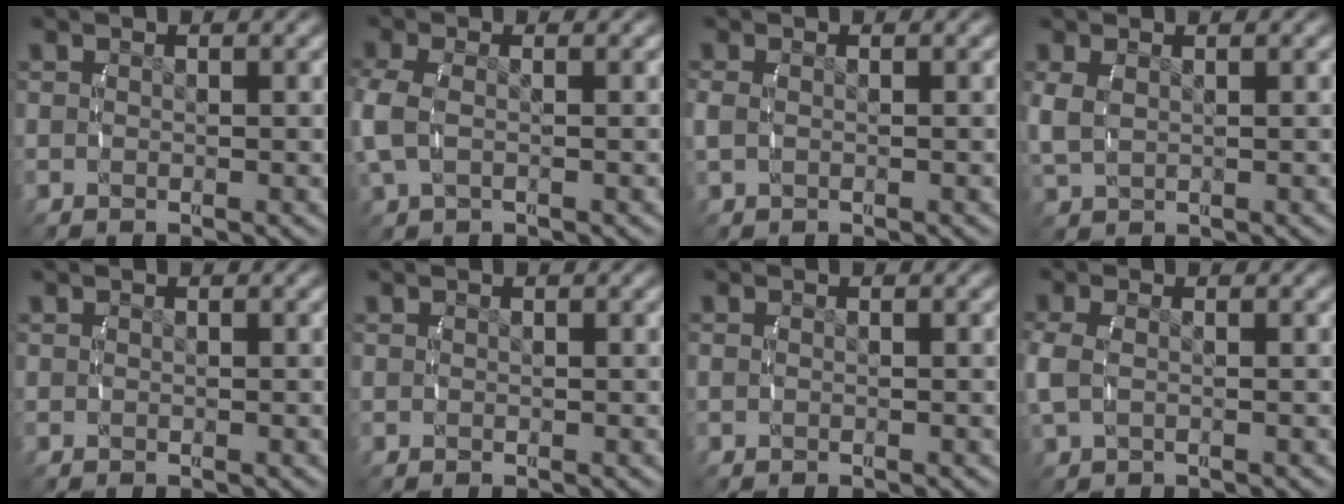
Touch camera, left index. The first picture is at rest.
{"total": 2.4, "force": [0.0, 1.3, 2.0], "torque": [-0.069, -0.009, 0.009]}
{"total": 1.2, "force": [0.0, 0.8, 0.9], "torque": [-0.035, -0.008, 0.007]}
{"total": 2.2, "force": [0.6, 1.6, 1.5], "torque": [-0.046, -0.008, 0.024]}
{"total": 0.0}
{"total": 0.0}
{"total": 0.6, "force": [-0.1, 0.4, 0.4], "torque": [-0.009, -0.002, -0.004]}
{"total": 1.8, "force": [0.1, 0.9, 1.5], "torque": [-0.053, -0.007, 0.011]}